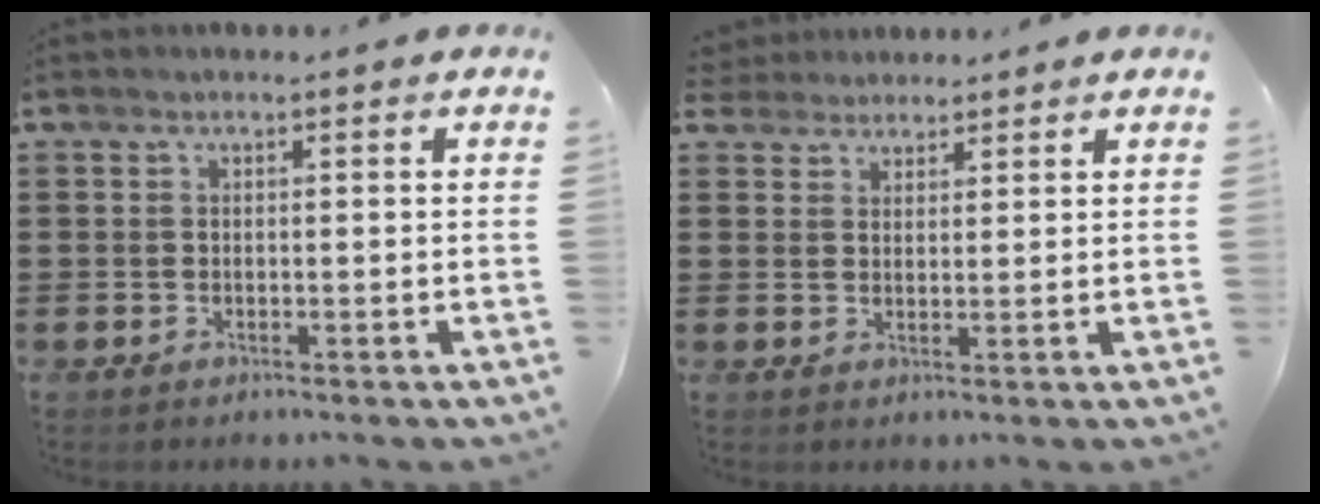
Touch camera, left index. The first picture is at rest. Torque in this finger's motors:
{"motor_torque": [0.46, -1.68, 0.12, 0.02]}